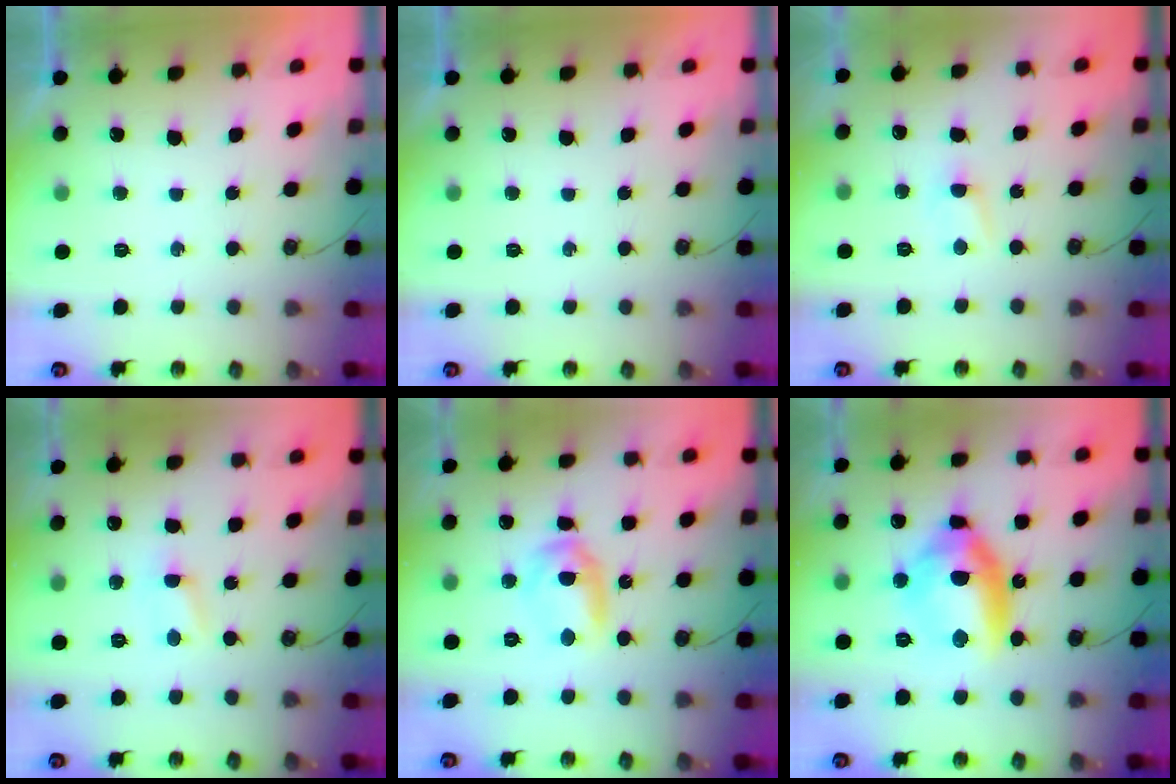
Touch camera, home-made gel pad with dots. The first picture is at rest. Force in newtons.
{"total": 0.0}
{"total": 2.8, "press": 2.8, "slide": 0.4}
{"total": 1.9, "press": 1.8, "slide": 0.3}
{"total": 7.7, "press": 7.7, "slide": 0.9}
{"total": 19.7, "press": 16.6, "slide": 10.6}